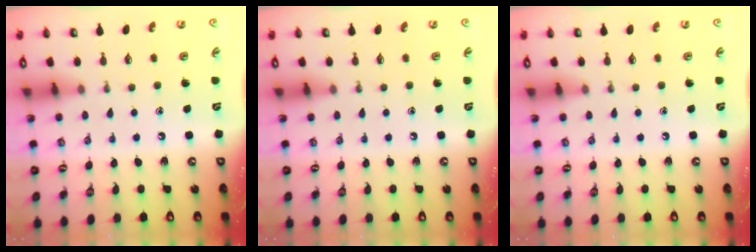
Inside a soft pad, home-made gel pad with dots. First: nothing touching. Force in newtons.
{"total": 0.0}
{"total": 0.0}